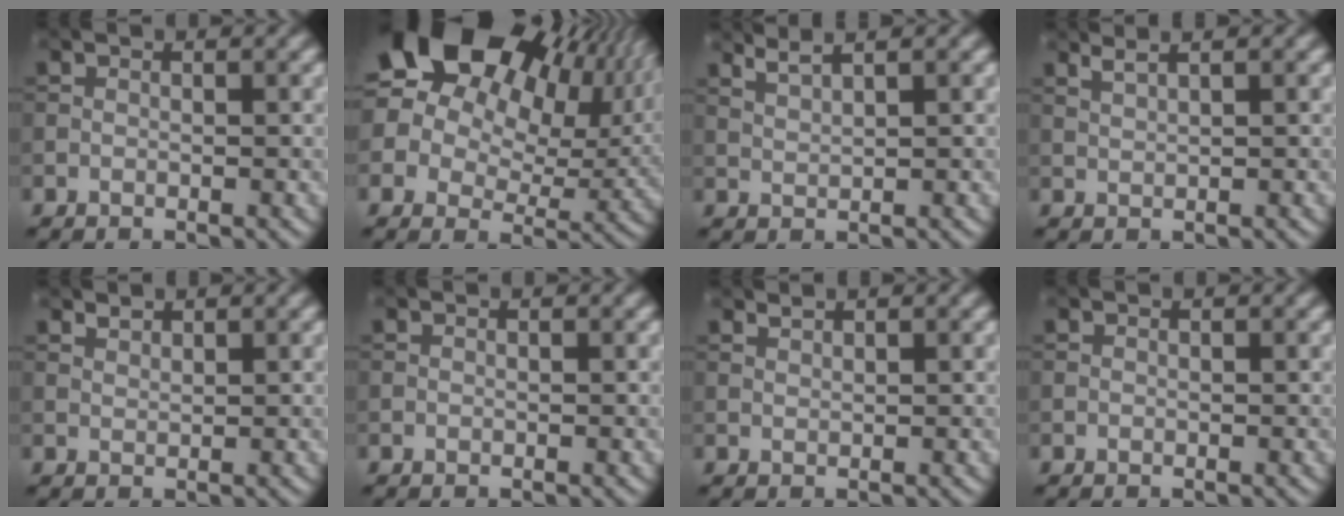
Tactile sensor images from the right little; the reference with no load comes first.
{"total": 22.4, "force": [9.6, 15.7, 12.8], "torque": [-0.234, 0.046, 0.150]}
{"total": 2.4, "force": [1.9, 0.5, 1.3], "torque": [-0.021, 0.004, 0.032]}
{"total": 2.1, "force": [1.5, 0.6, 1.3], "torque": [-0.017, 0.002, 0.020]}
{"total": 0.8, "force": [0.8, 0.2, 0.2], "torque": [-0.006, -0.001, 0.018]}
{"total": 0.0}
{"total": 0.6, "force": [0.6, 0.0, 0.1], "torque": [0.000, 0.000, 0.013]}
{"total": 0.0}